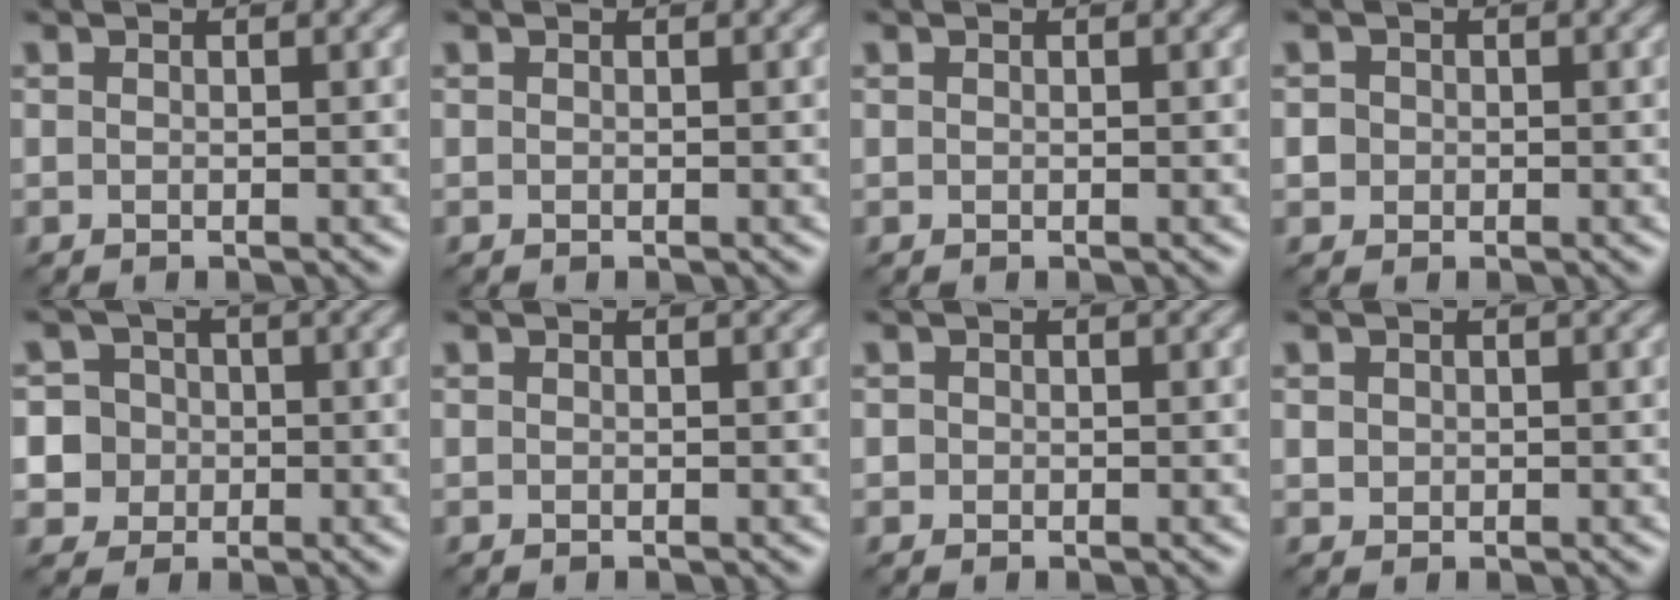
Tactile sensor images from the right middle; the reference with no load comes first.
{"total": 0.0}
{"total": 0.0}
{"total": 1.3, "force": [0.0, 1.2, 0.3], "torque": [-0.003, -0.001, 0.006]}
{"total": 6.1, "force": [-0.1, 5.9, 1.6], "torque": [-0.025, 0.032, -0.019]}
{"total": 0.0}
{"total": 0.5, "force": [-0.1, 0.5, 0.0], "torque": [0.002, -0.004, -0.003]}
{"total": 0.7, "force": [0.1, 0.7, 0.2], "torque": [-0.004, -0.004, 0.005]}